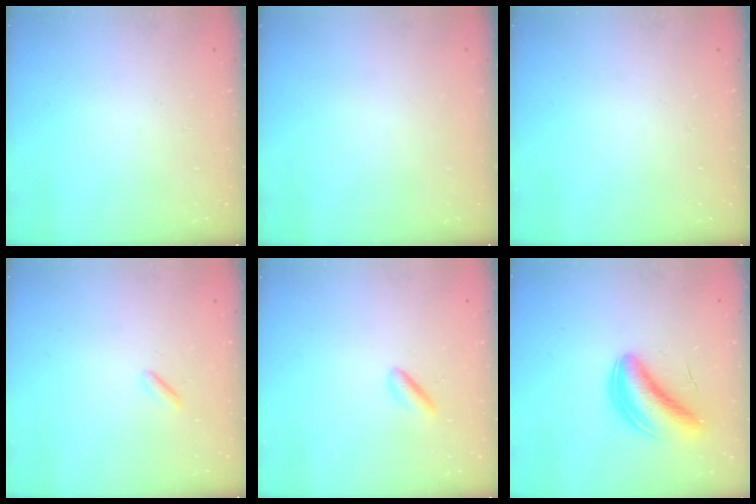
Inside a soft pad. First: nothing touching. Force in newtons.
{"total": 0.0}
{"total": 0.0}
{"total": 1.0, "press": 0.9, "slide": 0.4}
{"total": 2.0, "press": 1.9, "slide": 0.7}
{"total": 7.4, "press": 6.9, "slide": 2.6}